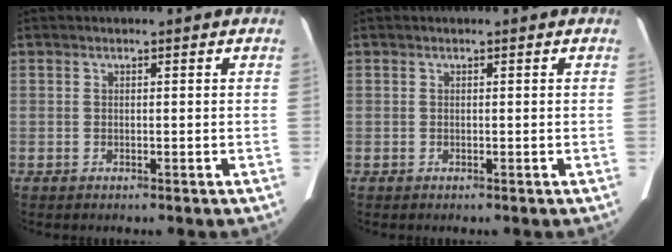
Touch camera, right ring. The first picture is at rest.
{"total": 0.0}